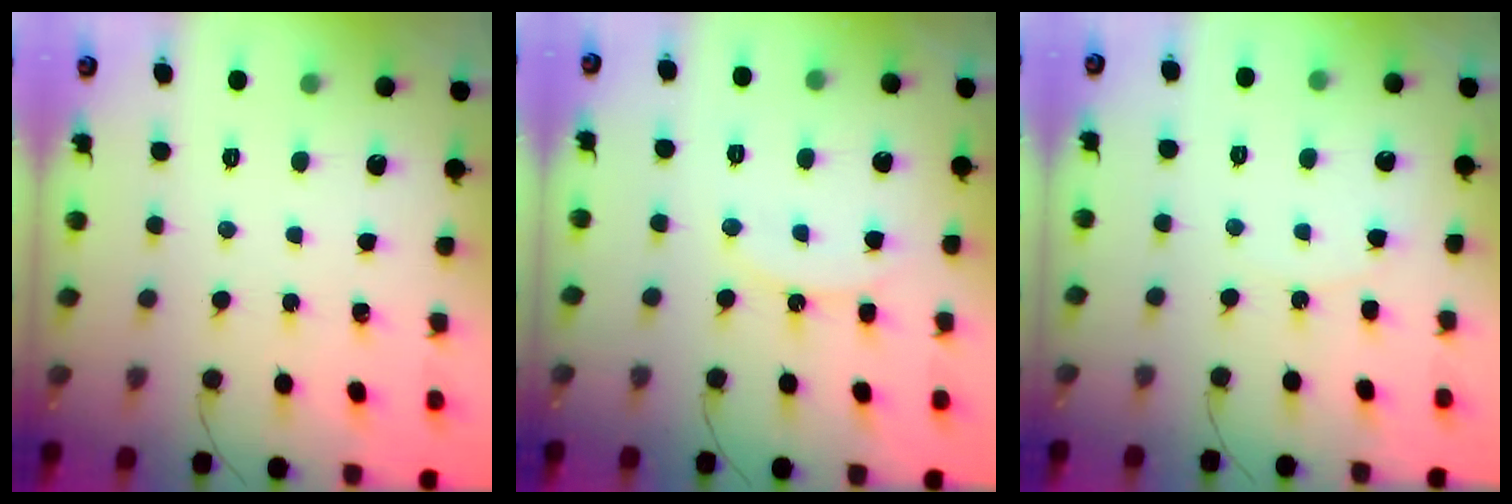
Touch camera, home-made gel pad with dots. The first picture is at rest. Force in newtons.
{"total": 9.6, "press": 9.6, "slide": 0.8}
{"total": 5.3, "press": 5.2, "slide": 0.5}